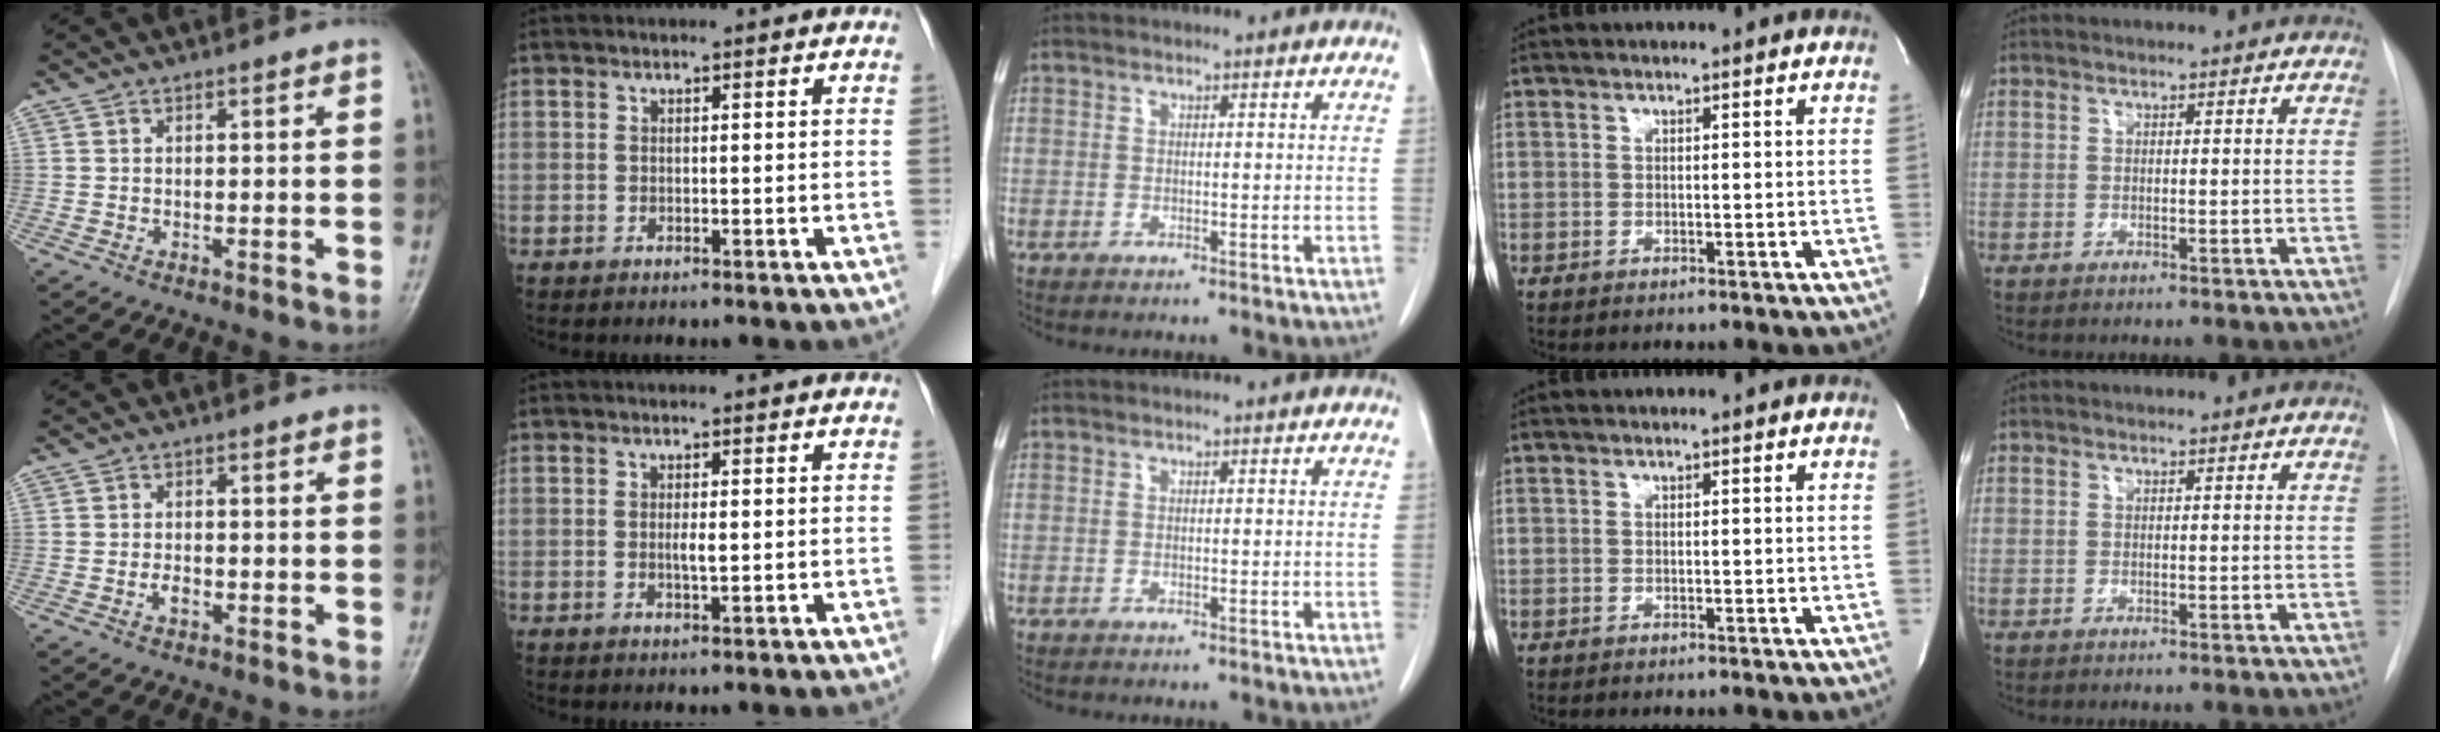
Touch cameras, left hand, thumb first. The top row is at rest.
{"thumb": {"total": 2.0, "force": [-0.9, 1.3, 1.3], "torque": [-0.016, 0.003, -0.018]}, "index": {"total": 1.4, "force": [0.1, 0.1, 1.4], "torque": [-0.028, -0.001, 0.002]}}